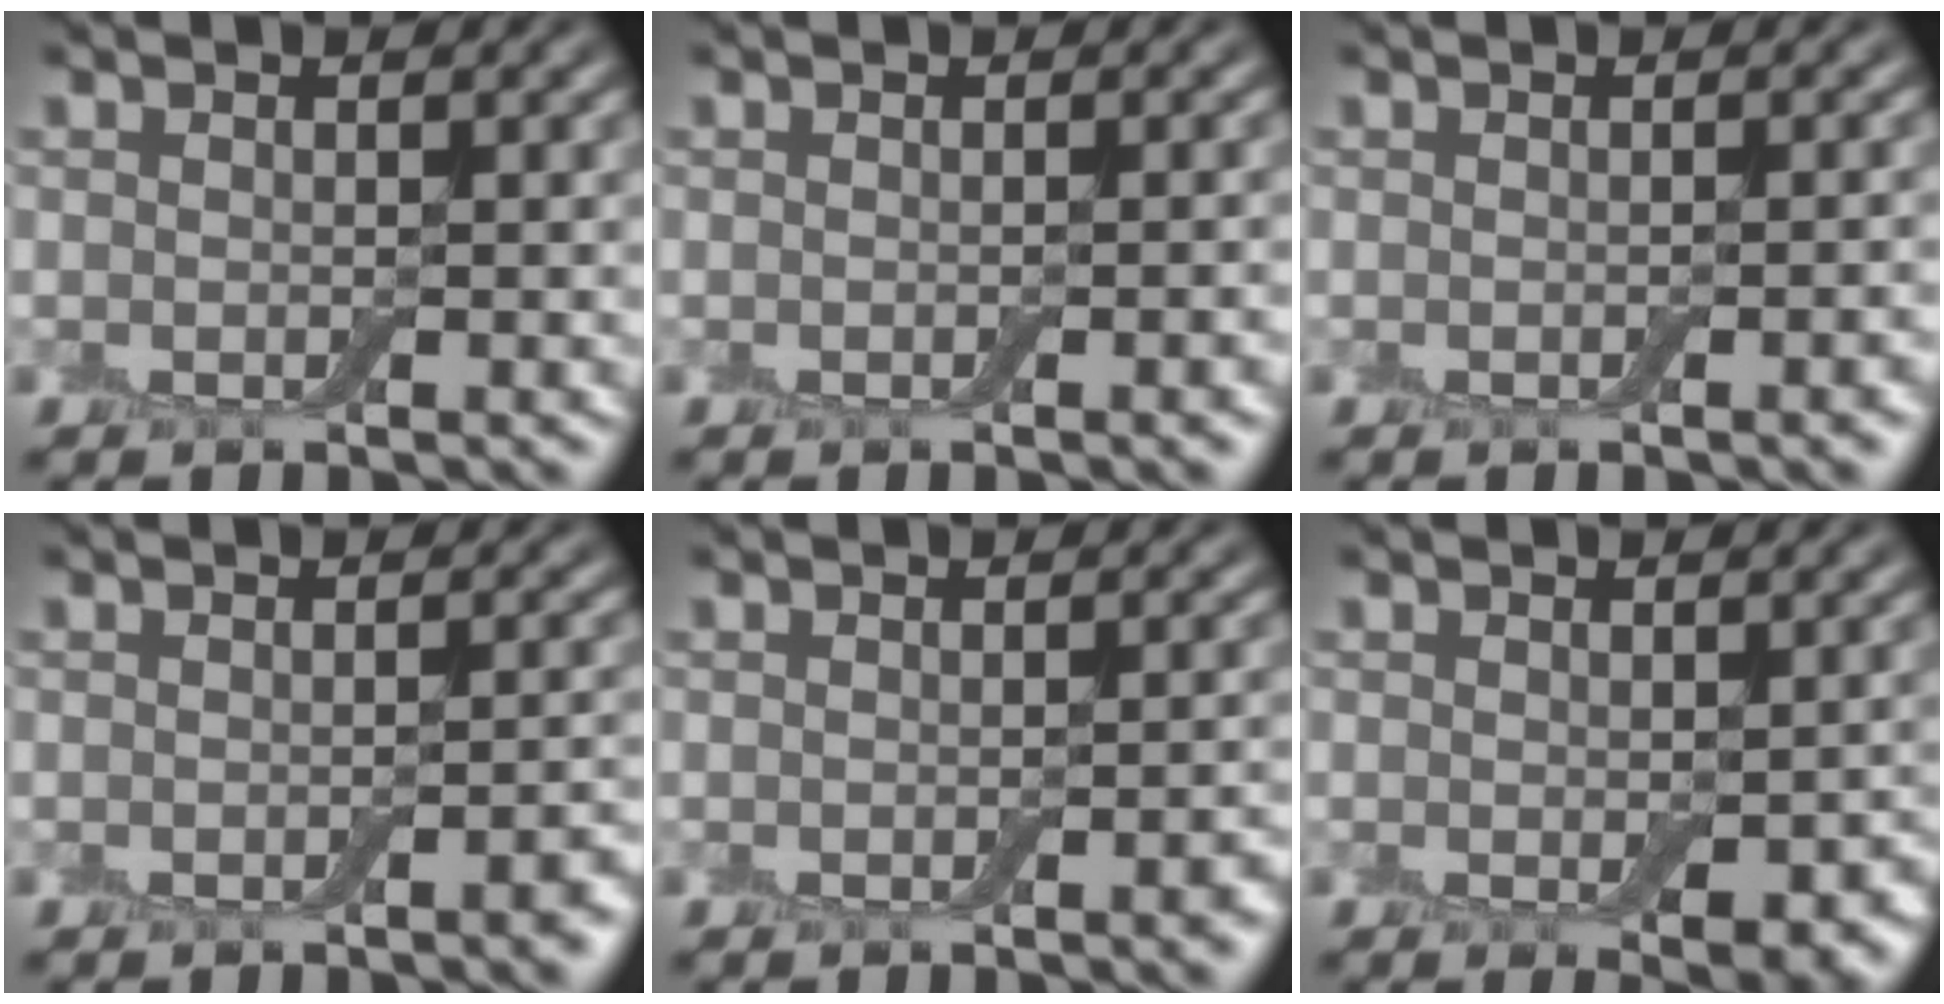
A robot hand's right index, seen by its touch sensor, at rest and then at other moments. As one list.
[{"total": 1.3, "force": [-0.6, 0.1, 1.2], "torque": [-0.012, -0.001, -0.007]}, {"total": 1.4, "force": [-0.6, 0.2, 1.2], "torque": [-0.013, 0.000, -0.006]}, {"total": 1.6, "force": [-0.8, 0.3, 1.3], "torque": [-0.015, 0.002, -0.011]}, {"total": 1.3, "force": [-0.6, 0.2, 1.1], "torque": [-0.014, 0.000, -0.007]}, {"total": 3.3, "force": [-0.9, 1.4, 2.9], "torque": [-0.039, -0.014, -0.004]}]